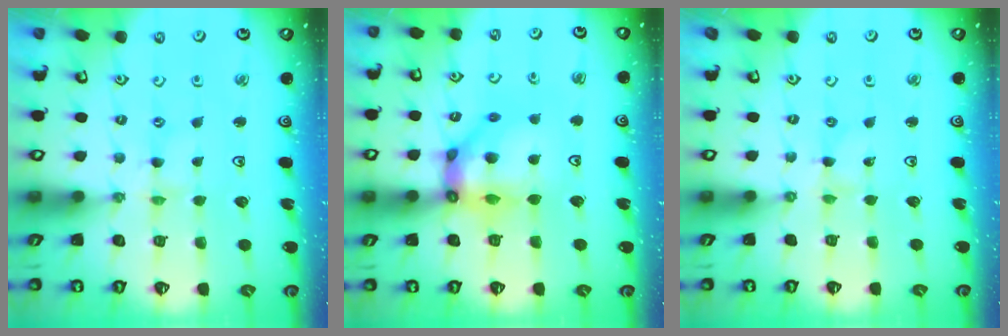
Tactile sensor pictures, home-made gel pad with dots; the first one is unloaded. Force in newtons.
{"total": 14.2, "press": 14.1, "slide": 1.9}
{"total": 0.0}